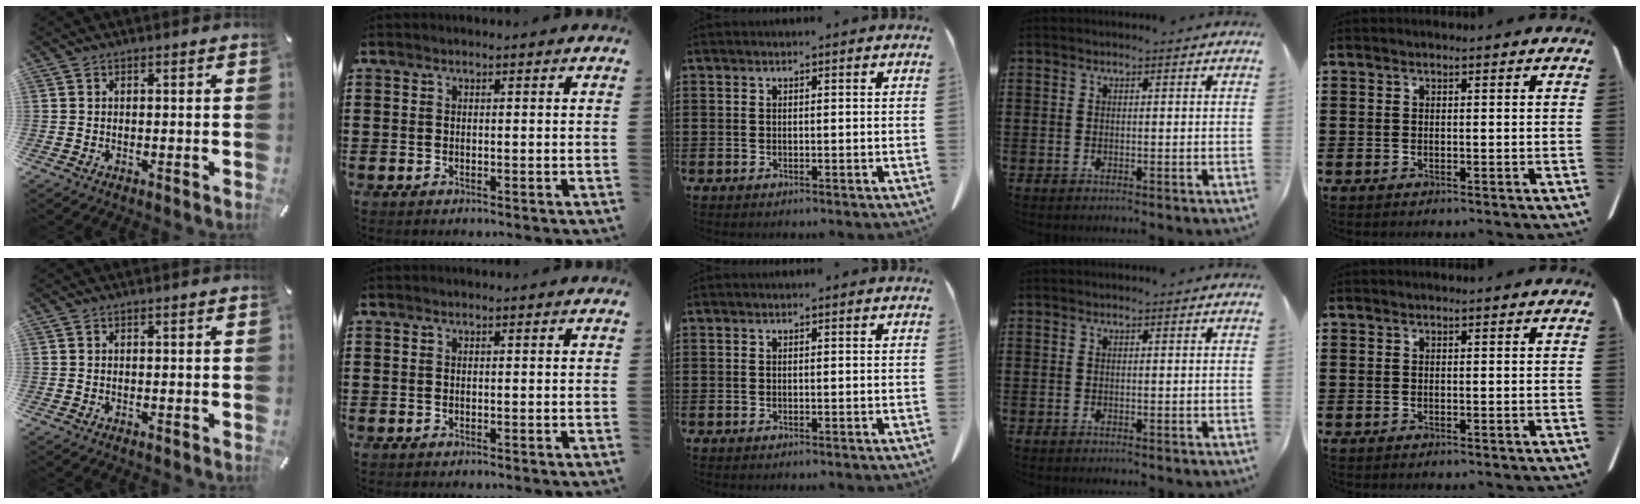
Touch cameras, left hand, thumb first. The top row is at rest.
{}